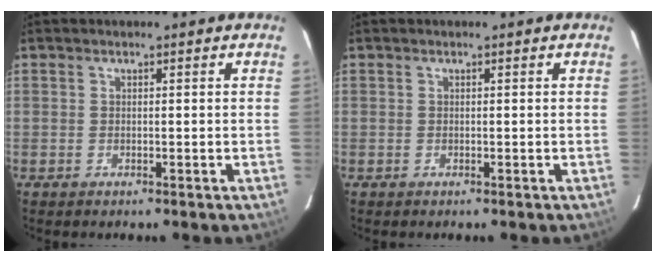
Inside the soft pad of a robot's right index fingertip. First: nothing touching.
{"total": 0.0}